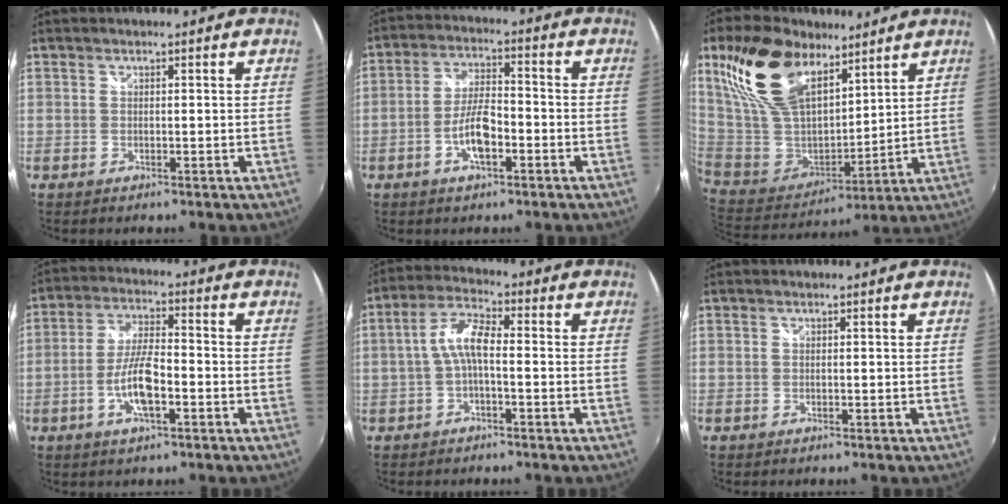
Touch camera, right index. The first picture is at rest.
{"total": 7.3, "force": [-3.0, 2.5, 6.2], "torque": [-0.125, 0.006, -0.053]}
{"total": 22.3, "force": [13.8, 12.1, 12.8], "torque": [-0.285, 0.043, 0.278]}
{"total": 8.6, "force": [-3.1, 2.4, 7.7], "torque": [-0.155, 0.002, -0.058]}
{"total": 5.8, "force": [-1.1, 1.8, 5.4], "torque": [-0.117, 0.017, -0.025]}
{"total": 0.0}